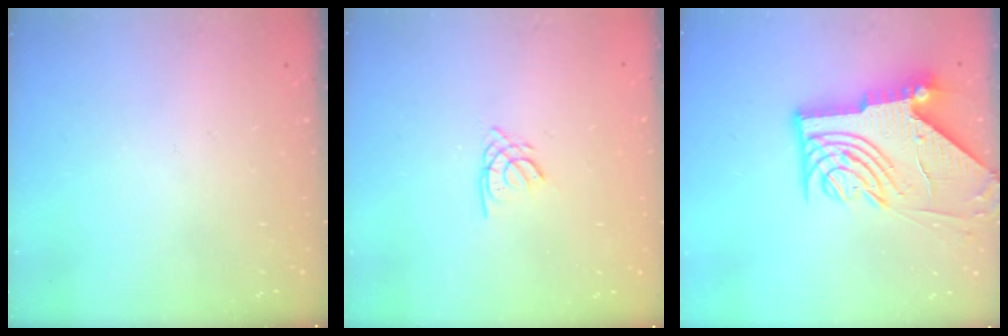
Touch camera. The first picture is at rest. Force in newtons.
{"total": 2.4, "press": 2.4, "slide": 0.1}
{"total": 14.8, "press": 14.7, "slide": 1.8}